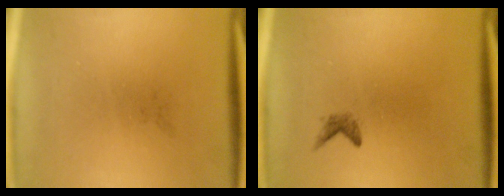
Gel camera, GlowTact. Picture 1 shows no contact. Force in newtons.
{"total": 0.9}